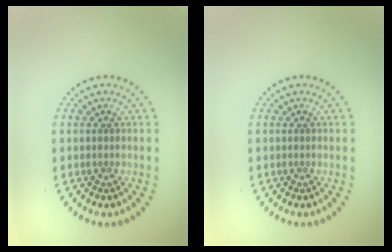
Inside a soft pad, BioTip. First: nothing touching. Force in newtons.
{"total": 0.0}